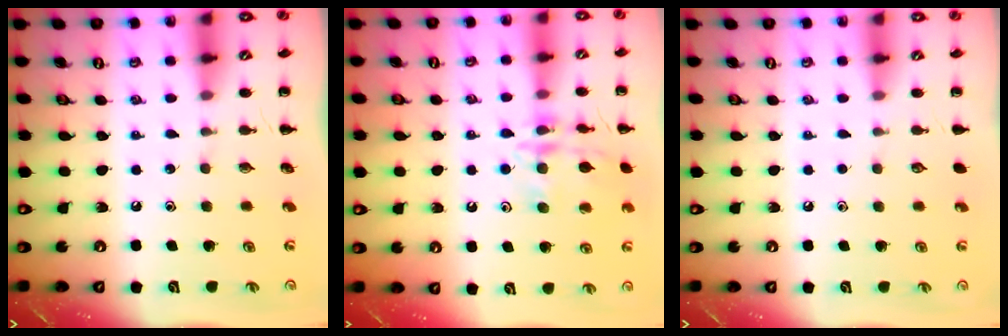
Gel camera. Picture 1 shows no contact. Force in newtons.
{"total": 14.5, "press": 14.4, "slide": 1.2}
{"total": 0.0}